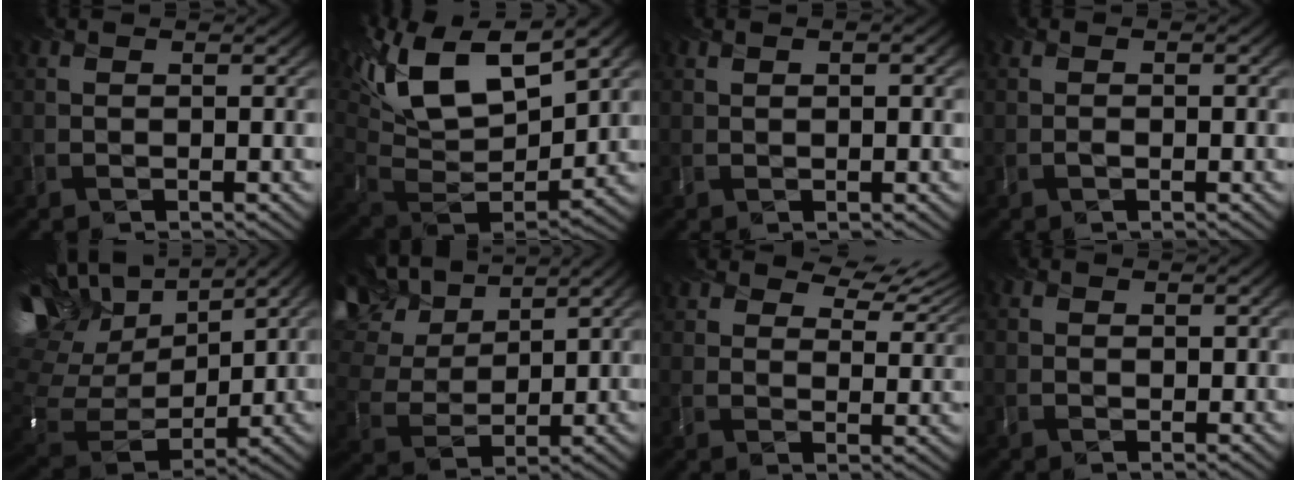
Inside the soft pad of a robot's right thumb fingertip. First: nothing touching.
{"total": 16.3, "force": [7.3, 7.8, 12.3], "torque": [-0.280, 0.018, 0.134]}
{"total": 1.2, "force": [0.4, 0.4, 1.1], "torque": [-0.007, -0.005, 0.008]}
{"total": 0.5, "force": [-0.3, 0.1, 0.4], "torque": [-0.007, -0.001, -0.004]}
{"total": 15.2, "force": [9.1, 7.5, 9.7], "torque": [-0.254, 0.040, 0.153]}
{"total": 11.4, "force": [8.0, 5.2, 6.4], "torque": [-0.173, 0.026, 0.149]}
{"total": 7.0, "force": [5.7, 2.6, 3.1], "torque": [-0.058, 0.001, 0.095]}
{"total": 1.1, "force": [0.5, 0.9, 0.4], "torque": [-0.005, -0.005, 0.016]}